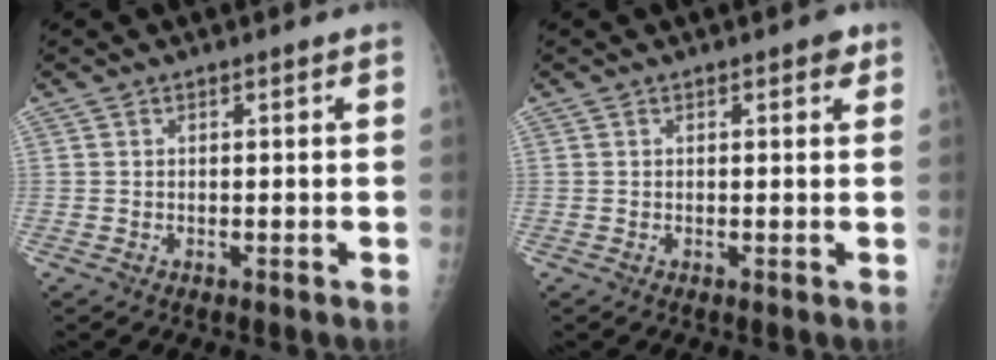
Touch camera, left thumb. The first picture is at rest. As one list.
[{"total": 1.6, "force": [0.9, 0.8, 1.1], "torque": [-0.005, 0.000, 0.008]}]